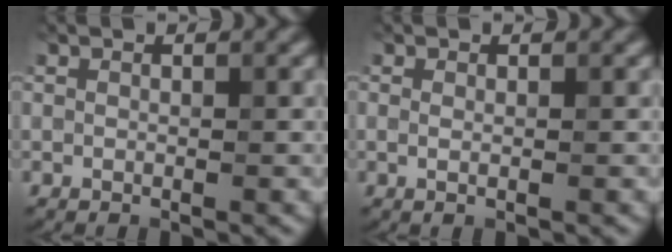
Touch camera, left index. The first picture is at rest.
{"total": 0.6, "force": [0.0, 0.1, 0.6], "torque": [-0.011, -0.002, 0.000]}